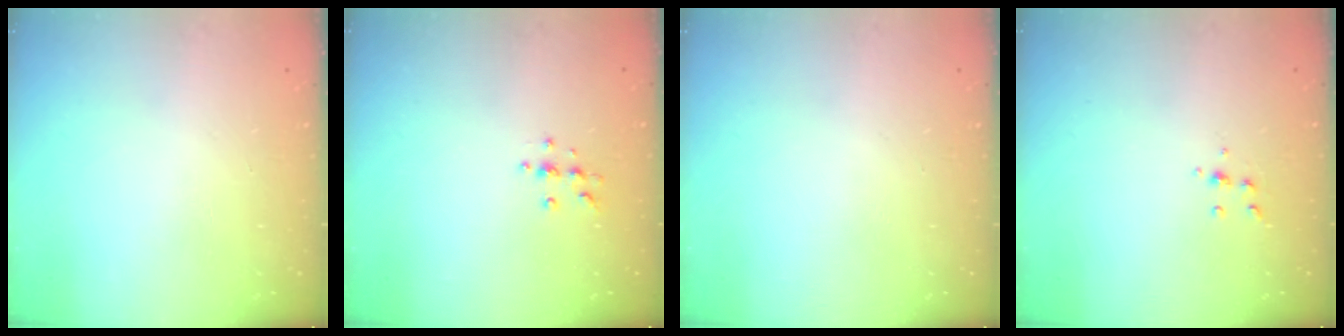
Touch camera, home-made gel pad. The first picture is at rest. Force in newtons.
{"total": 4.7, "press": 4.6, "slide": 0.5}
{"total": 0.0}
{"total": 4.8, "press": 4.8, "slide": 0.5}